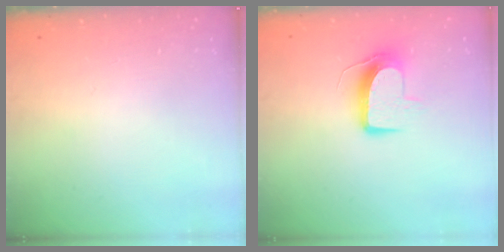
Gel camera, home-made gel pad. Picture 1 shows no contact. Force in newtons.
{"total": 9.6, "press": 9.6, "slide": 0.2}